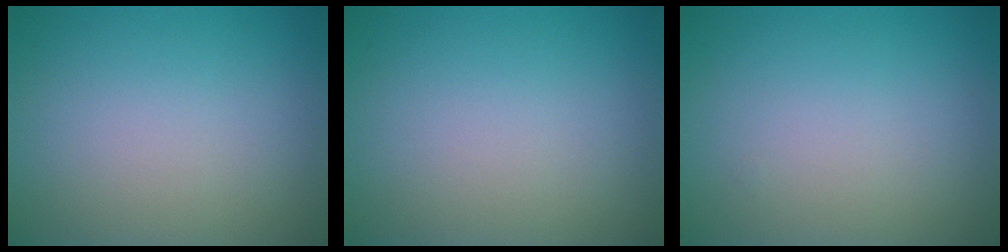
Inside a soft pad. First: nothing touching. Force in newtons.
{"total": 0.0}
{"total": 0.0}